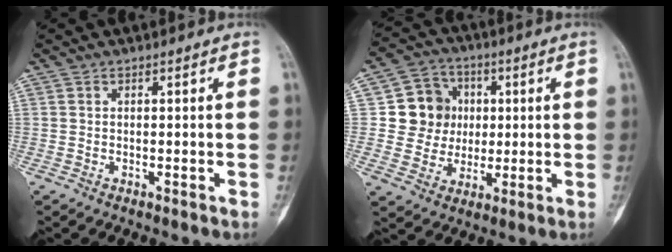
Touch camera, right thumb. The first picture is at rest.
{"total": 10.8, "force": [1.5, 10.2, 3.3], "torque": [-0.006, 0.008, 0.028]}